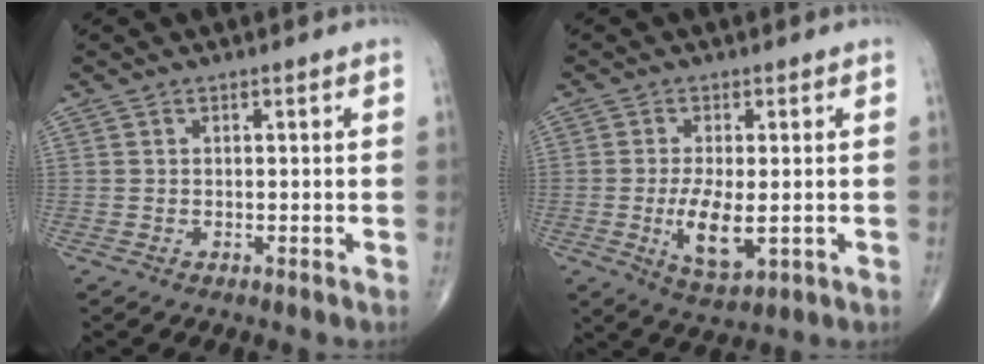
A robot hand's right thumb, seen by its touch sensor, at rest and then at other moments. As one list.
[{"total": 7.7, "force": [-1.2, 3.2, 6.9], "torque": [-0.126, -0.017, -0.013]}]